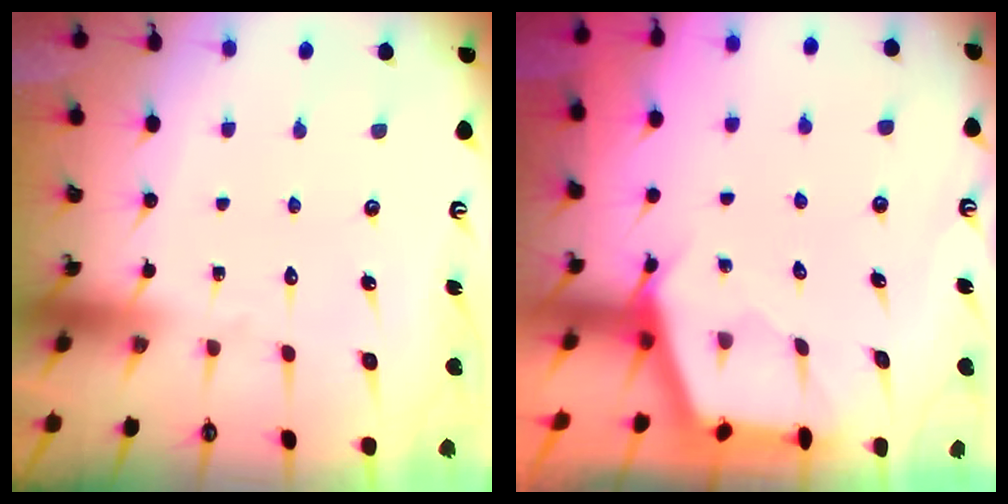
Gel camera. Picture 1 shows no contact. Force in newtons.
{"total": 3.0, "press": 3.0, "slide": 0.4}